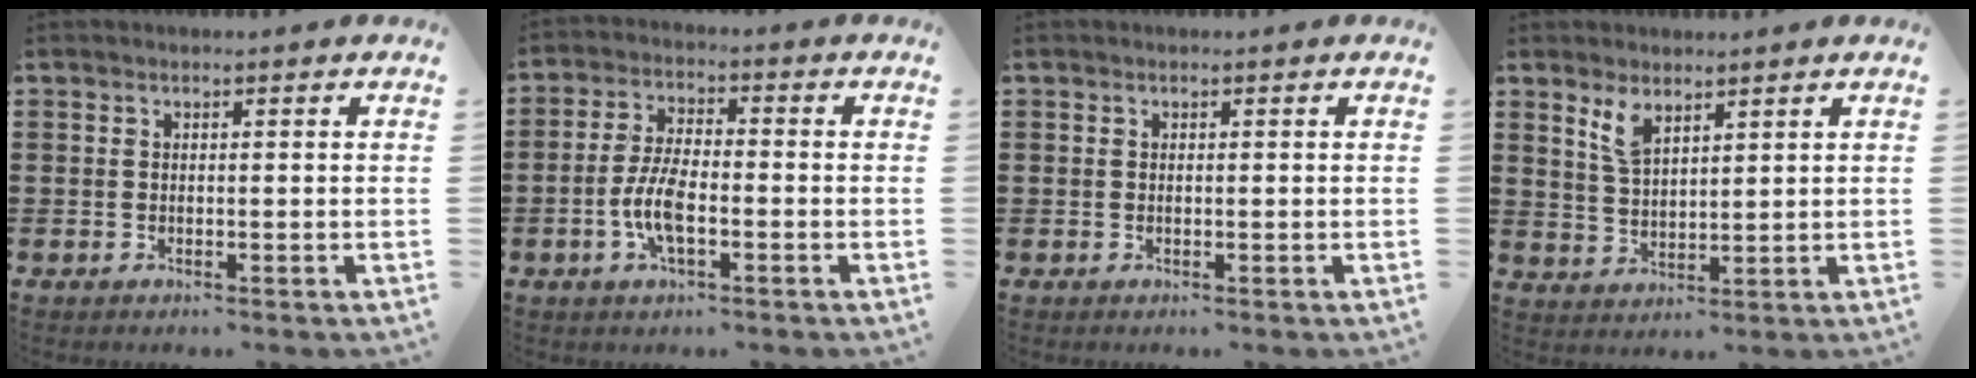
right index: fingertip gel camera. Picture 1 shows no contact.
{"total": 6.6, "force": [-2.1, 2.5, 5.8], "torque": [-0.138, -0.004, -0.048]}
{"total": 0.0}
{"total": 4.3, "force": [2.9, 1.7, 2.8], "torque": [-0.062, 0.004, 0.052]}